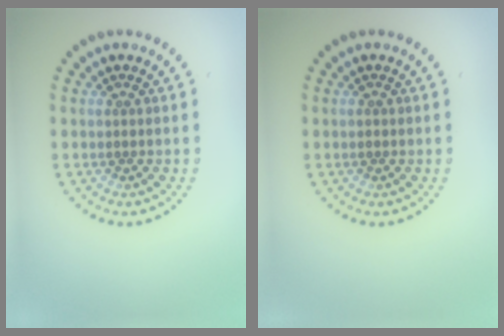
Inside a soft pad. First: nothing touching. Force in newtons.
{"total": 0.5, "press": 0.5, "slide": 0.1}